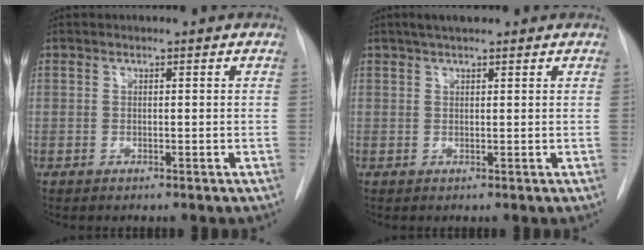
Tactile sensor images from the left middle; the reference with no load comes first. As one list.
[{"total": 3.1, "force": [2.4, 0.8, 1.9], "torque": [-0.035, 0.015, 0.039]}]